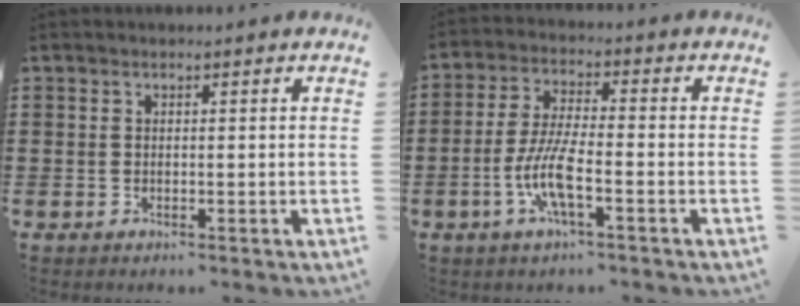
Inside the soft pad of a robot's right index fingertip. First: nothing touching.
{"total": 7.7, "force": [-3.0, 1.7, 6.9], "torque": [-0.161, -0.015, -0.064]}